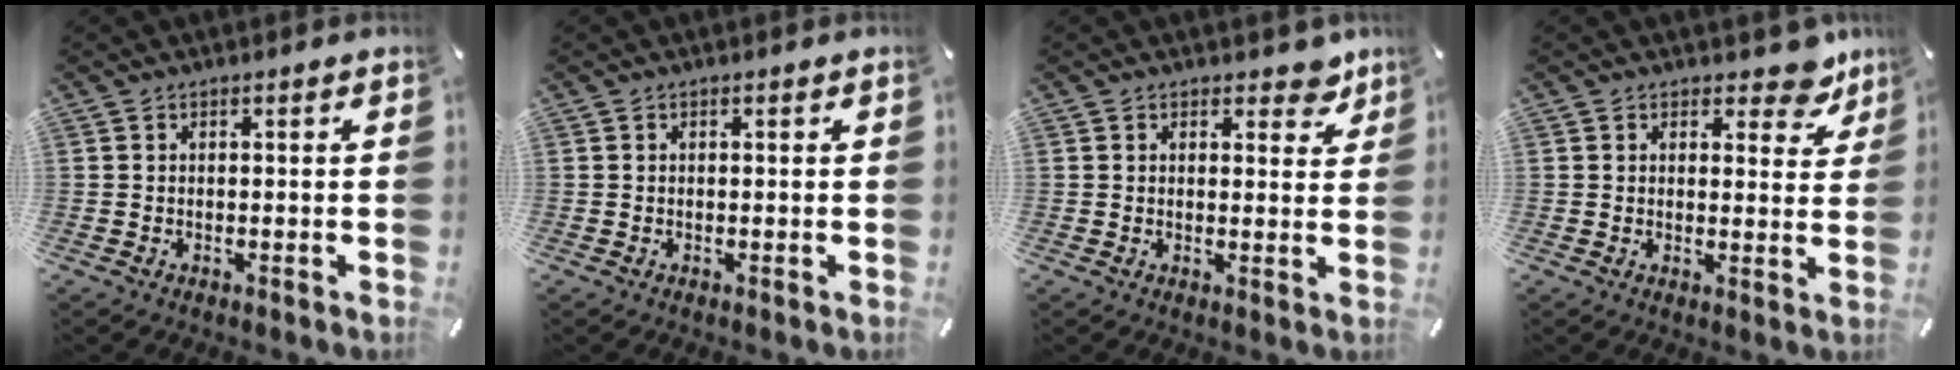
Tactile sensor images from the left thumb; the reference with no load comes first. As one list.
[{"total": 0.0}, {"total": 4.4, "force": [3.0, 2.6, 1.8], "torque": [0.004, -0.018, 0.044]}, {"total": 7.7, "force": [5.4, 4.0, 3.8], "torque": [-0.023, -0.036, 0.089]}]